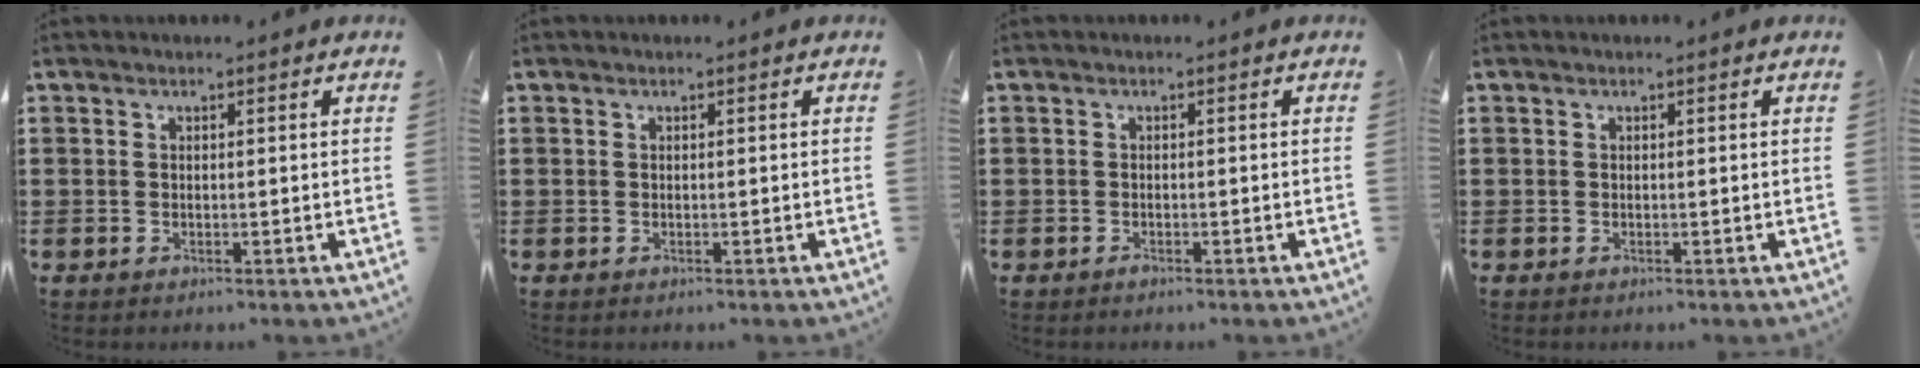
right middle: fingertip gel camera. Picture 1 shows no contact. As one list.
[{"total": 0.0}, {"total": 0.6, "force": [-0.5, 0.1, 0.3], "torque": [-0.008, -0.005, -0.009]}, {"total": 0.0}]